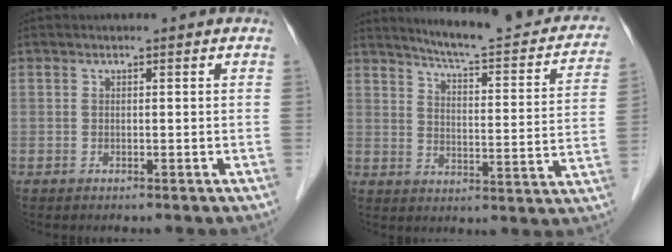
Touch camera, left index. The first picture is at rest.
{"total": 18.6, "force": [16.4, 2.7, 8.3], "torque": [-0.104, -0.030, 0.199]}